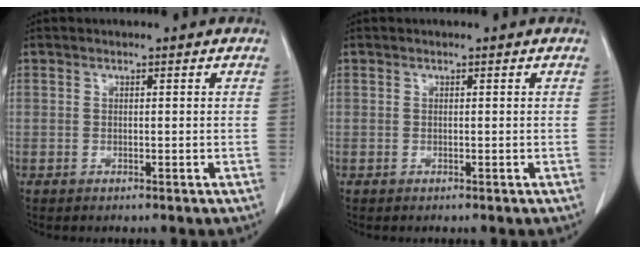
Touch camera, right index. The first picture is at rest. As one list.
[{"total": 0.0}]